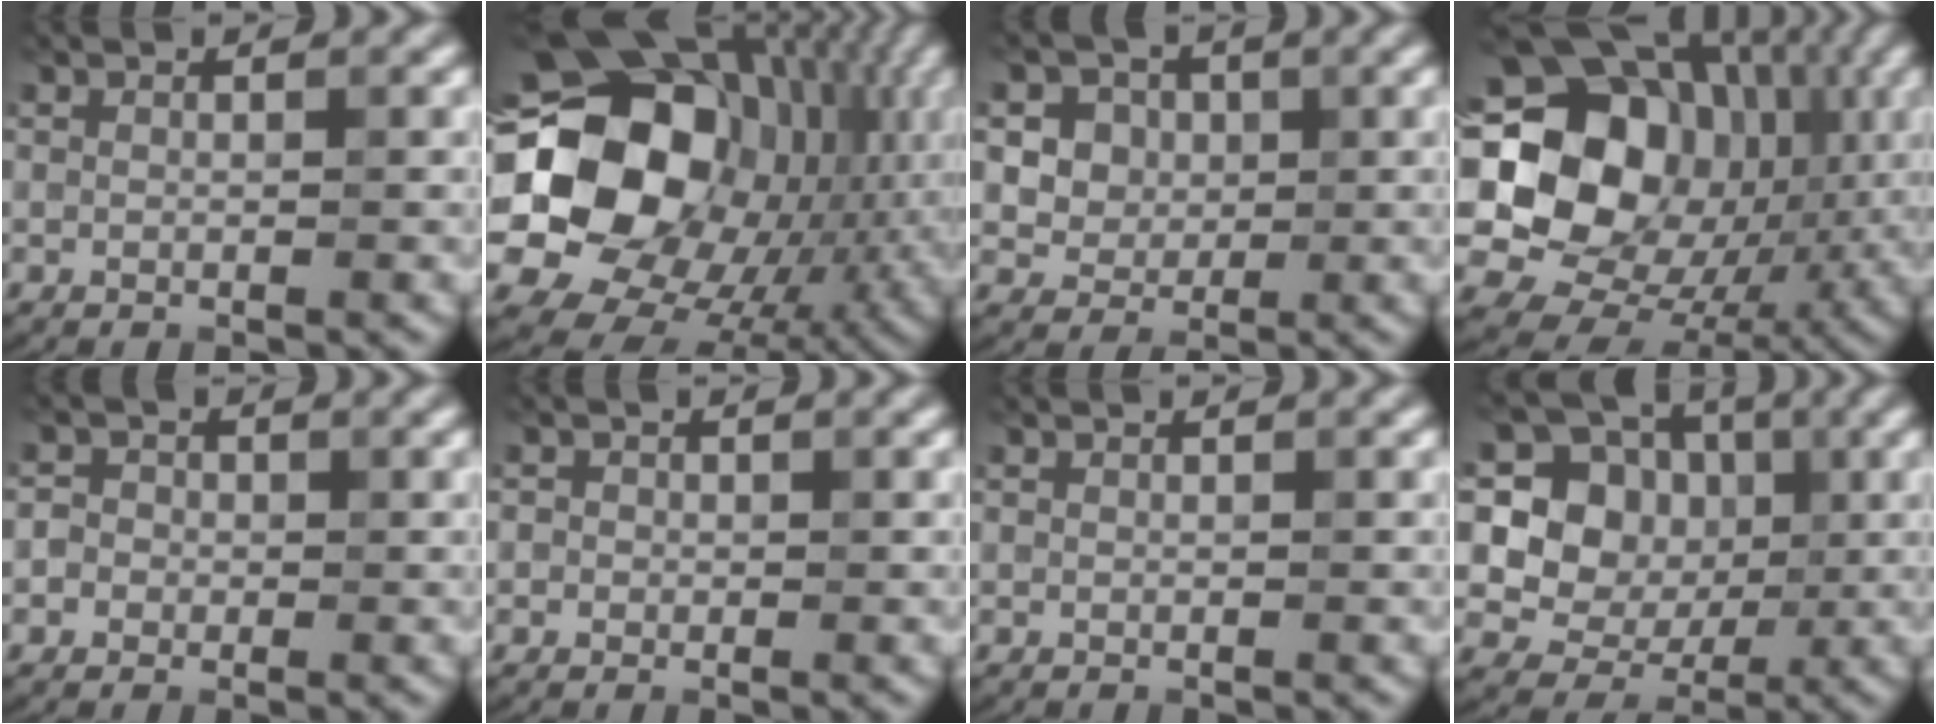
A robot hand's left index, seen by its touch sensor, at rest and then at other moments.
{"total": 22.2, "force": [2.2, 17.7, 13.2], "torque": [-0.260, -0.025, 0.039]}
{"total": 6.0, "force": [2.2, 5.0, 2.5], "torque": [-0.040, 0.011, 0.032]}
{"total": 17.0, "force": [2.1, 13.8, 9.8], "torque": [-0.171, 0.008, 0.035]}
{"total": 2.1, "force": [-0.1, 2.0, 0.6], "torque": [0.011, 0.008, -0.020]}
{"total": 1.1, "force": [0.2, 1.1, 0.3], "torque": [0.004, -0.002, -0.006]}
{"total": 0.0}
{"total": 9.4, "force": [2.0, 8.1, 4.2], "torque": [-0.078, 0.013, 0.012]}